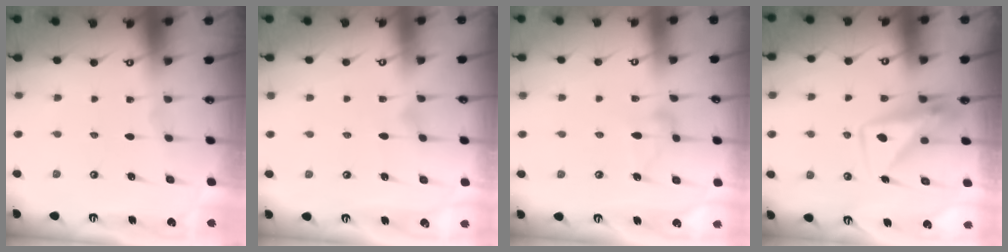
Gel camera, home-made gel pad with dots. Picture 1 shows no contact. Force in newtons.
{"total": 3.8, "press": 3.8, "slide": 0.2}
{"total": 8.7, "press": 8.7, "slide": 0.2}
{"total": 9.2, "press": 9.2, "slide": 0.9}